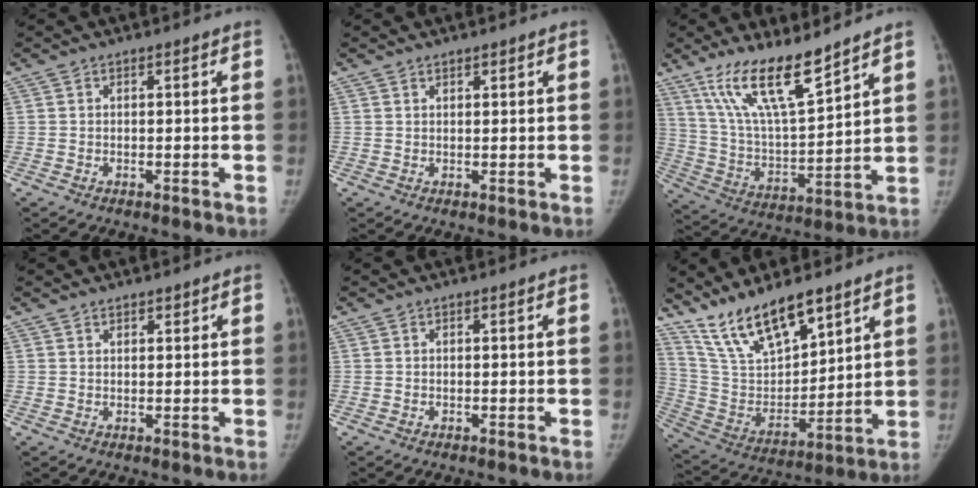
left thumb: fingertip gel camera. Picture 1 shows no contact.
{"total": 1.0, "force": [0.9, 0.4, 0.3], "torque": [-0.001, -0.005, 0.013]}
{"total": 15.6, "force": [11.4, 3.2, 10.1], "torque": [-0.170, -0.065, 0.225]}
{"total": 1.4, "force": [1.2, 0.6, 0.4], "torque": [0.002, -0.007, 0.017]}
{"total": 0.0}
{"total": 16.5, "force": [12.6, 5.5, 9.2], "torque": [-0.135, -0.066, 0.248]}